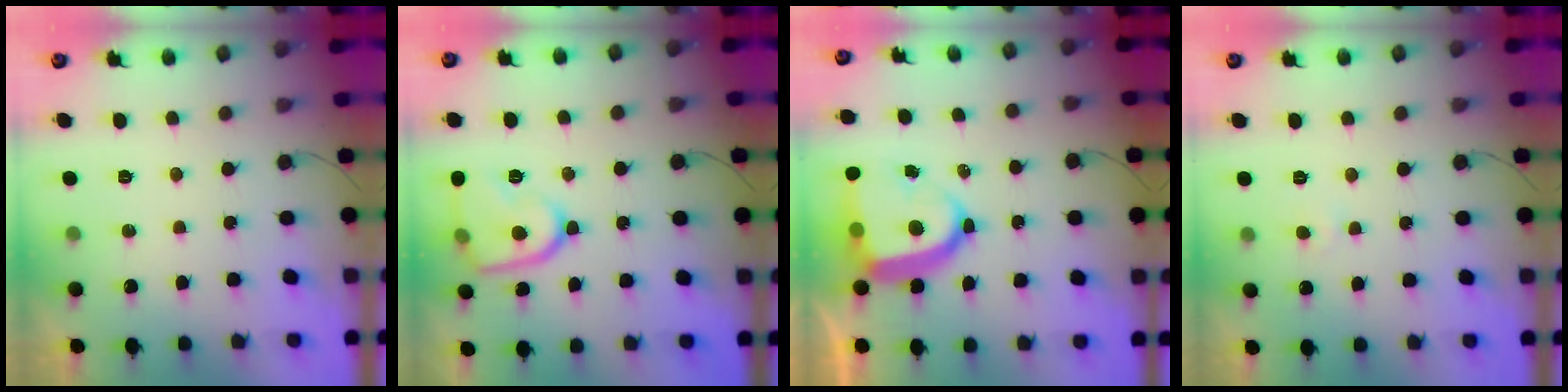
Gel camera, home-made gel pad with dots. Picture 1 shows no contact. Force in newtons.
{"total": 12.7, "press": 12.7, "slide": 0.7}
{"total": 16.0, "press": 15.9, "slide": 1.9}
{"total": 2.6, "press": 2.6, "slide": 0.3}